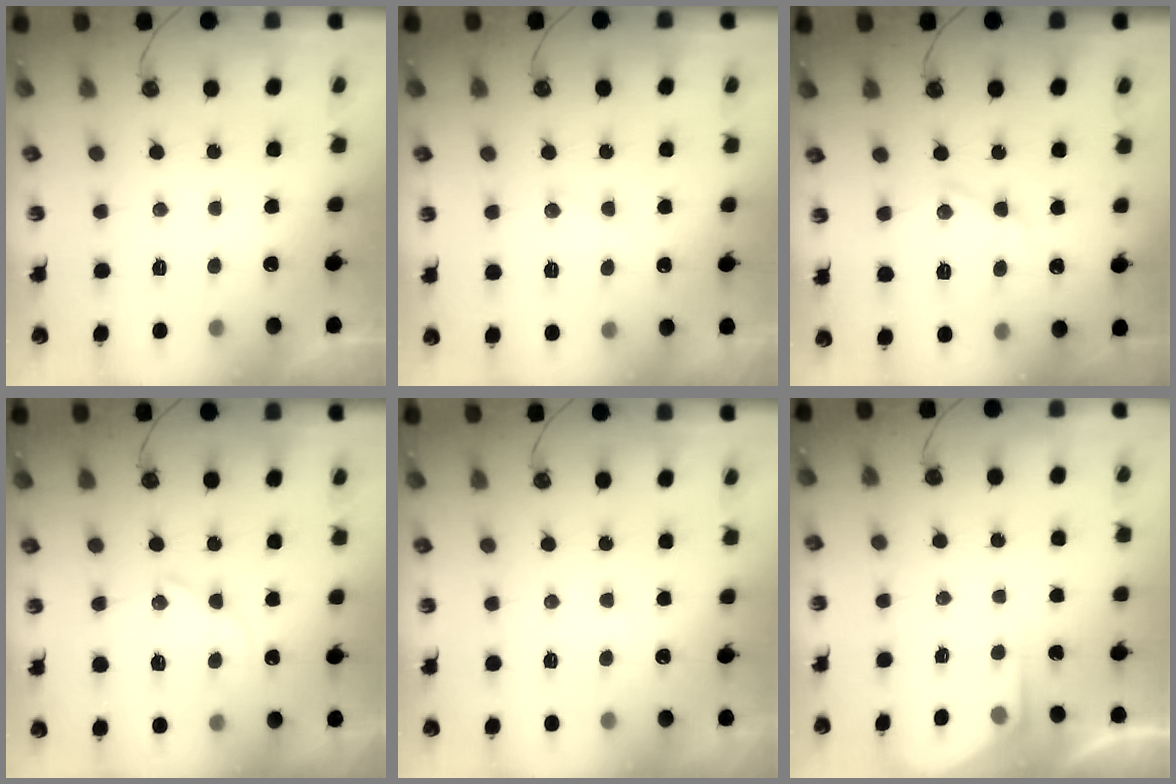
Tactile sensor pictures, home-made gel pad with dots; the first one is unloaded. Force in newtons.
{"total": 10.5, "press": 10.4, "slide": 0.8}
{"total": 13.5, "press": 13.4, "slide": 0.9}
{"total": 13.8, "press": 13.7, "slide": 1.4}
{"total": 6.7, "press": 6.7, "slide": 0.8}
{"total": 2.7, "press": 2.7, "slide": 0.3}